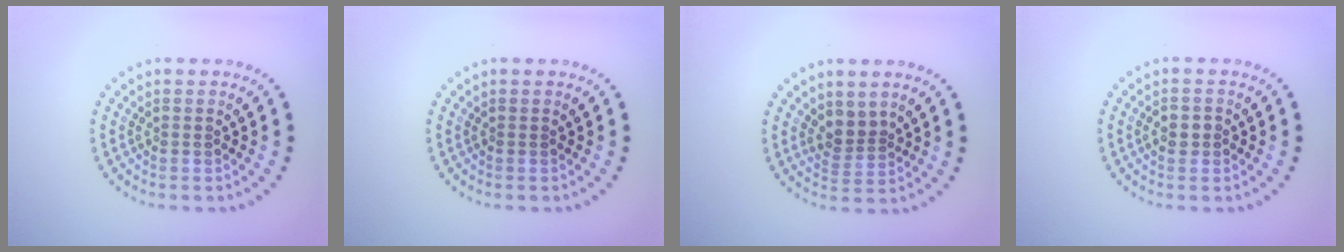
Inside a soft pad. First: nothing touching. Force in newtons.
{"total": 0.0}
{"total": 2.2, "press": 1.7, "slide": 1.4}
{"total": 1.6, "press": 1.5, "slide": 0.4}